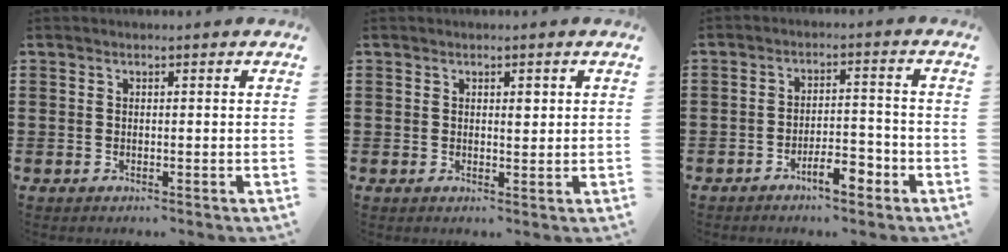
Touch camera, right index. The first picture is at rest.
{"total": 1.6, "force": [0.7, 0.9, 1.1], "torque": [-0.006, 0.001, 0.008]}
{"total": 5.8, "force": [-3.7, 1.9, 4.1], "torque": [-0.071, 0.009, -0.069]}